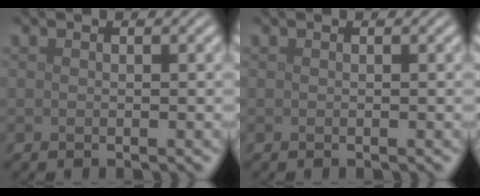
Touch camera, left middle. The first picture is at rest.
{"total": 0.0}